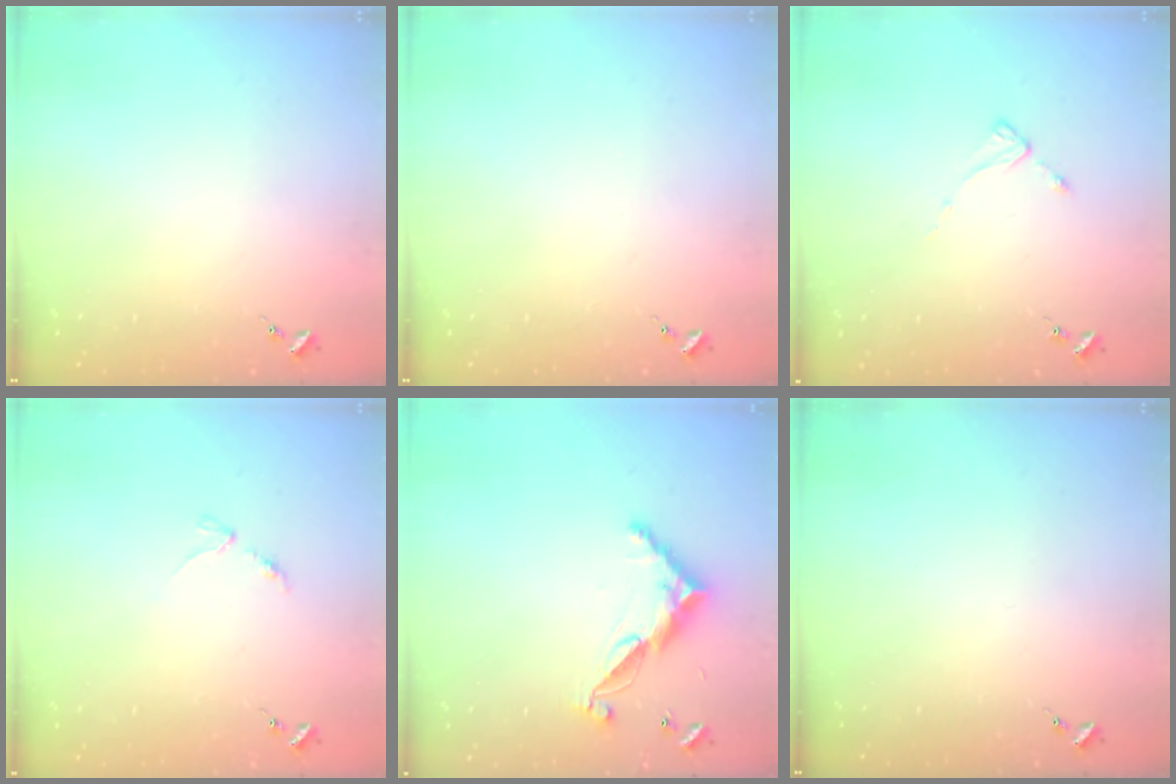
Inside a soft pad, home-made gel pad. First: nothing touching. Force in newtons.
{"total": 0.0}
{"total": 2.0, "press": 2.0, "slide": 0.3}
{"total": 2.9, "press": 2.8, "slide": 0.4}
{"total": 11.6, "press": 11.6, "slide": 0.4}
{"total": 0.0}